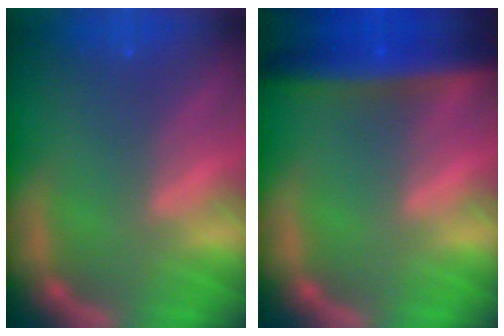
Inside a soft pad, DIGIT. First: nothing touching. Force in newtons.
{"total": 7.0}